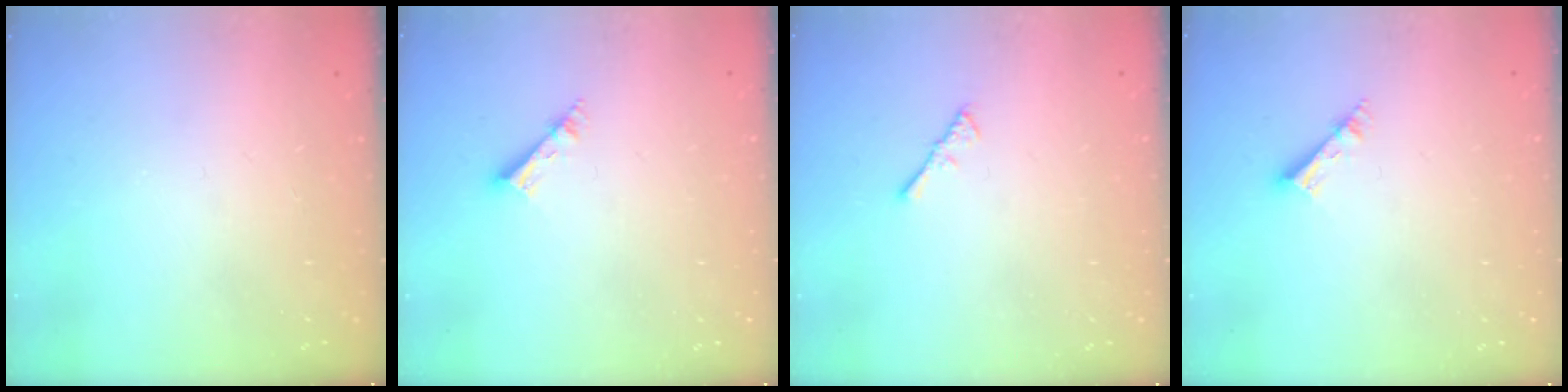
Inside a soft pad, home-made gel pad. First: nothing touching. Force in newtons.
{"total": 4.2, "press": 4.2, "slide": 0.2}
{"total": 2.2, "press": 2.1, "slide": 0.5}
{"total": 4.2, "press": 4.2, "slide": 0.2}